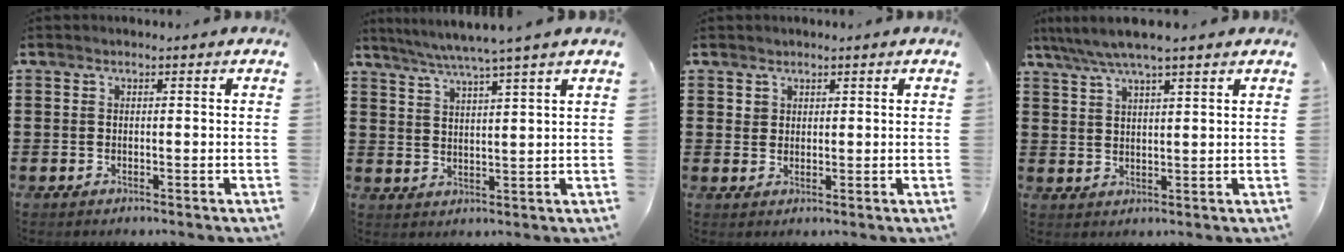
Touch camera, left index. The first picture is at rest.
{"total": 4.9, "force": [4.2, -1.1, 2.3], "torque": [-0.056, -0.021, 0.072]}
{"total": 1.7, "force": [1.3, 1.1, 0.0], "torque": [-0.004, 0.003, 0.027]}
{"total": 4.8, "force": [3.8, 0.1, 2.9], "torque": [-0.066, -0.009, 0.067]}